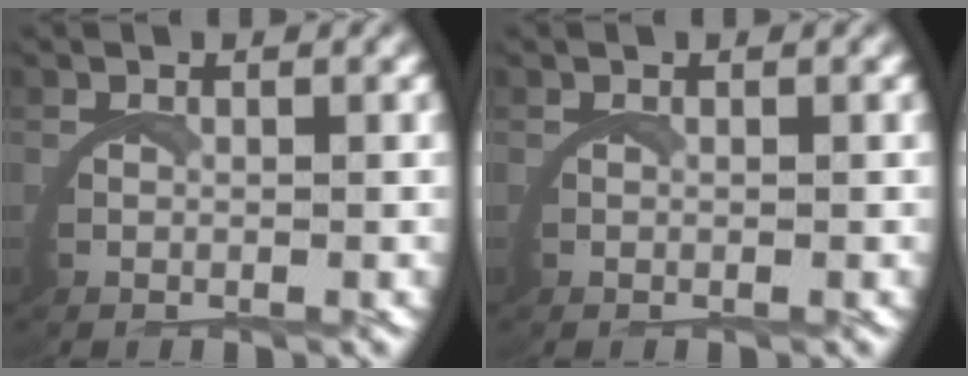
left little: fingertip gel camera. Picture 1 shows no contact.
{"total": 0.0}